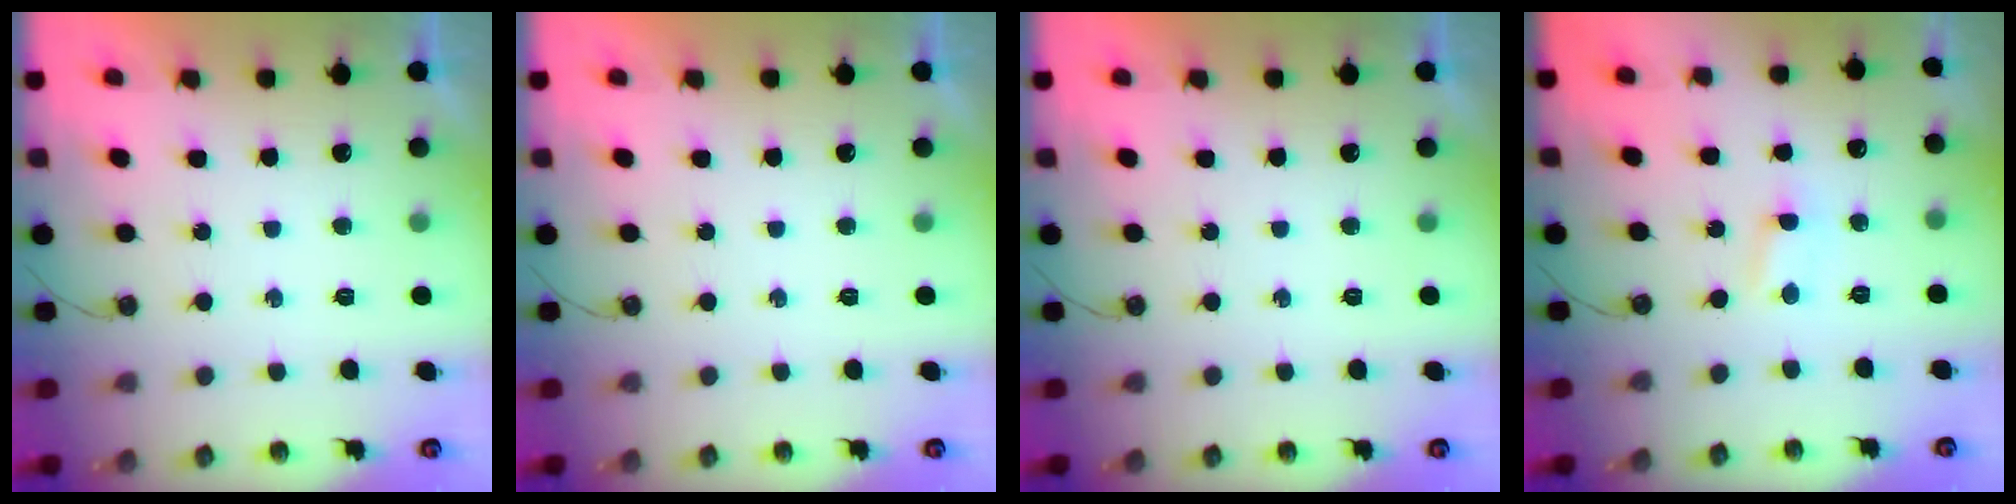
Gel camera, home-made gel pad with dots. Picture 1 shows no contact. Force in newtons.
{"total": 0.0}
{"total": 0.0}
{"total": 1.3, "press": 1.3, "slide": 0.2}